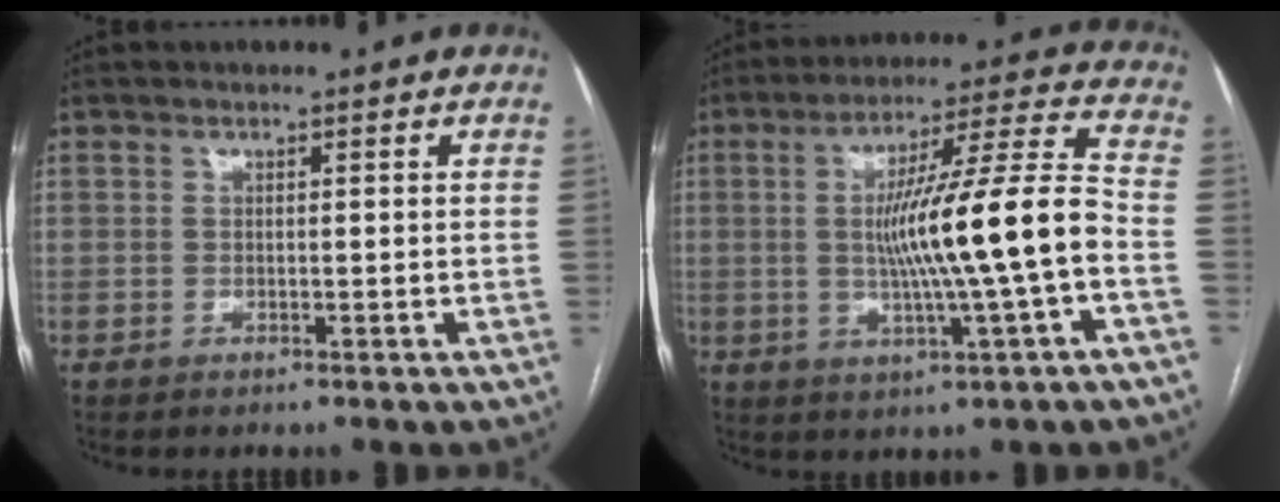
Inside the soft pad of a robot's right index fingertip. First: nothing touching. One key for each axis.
{"total": 15.3, "fx": -1.9, "fy": -0.5, "fz": 15.2, "tx": -0.252, "ty": 0.010, "tz": -0.032}